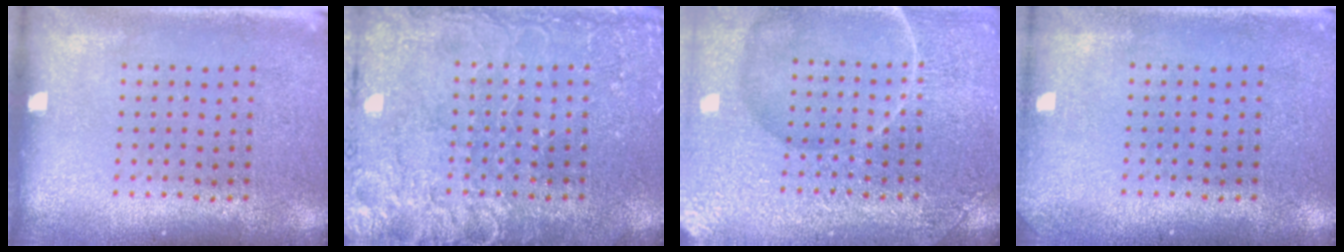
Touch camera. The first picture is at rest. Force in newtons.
{"total": 5.0, "press": 5.0, "slide": 0.6}
{"total": 7.1, "press": 7.0, "slide": 0.9}
{"total": 1.0, "press": 1.0, "slide": 0.1}